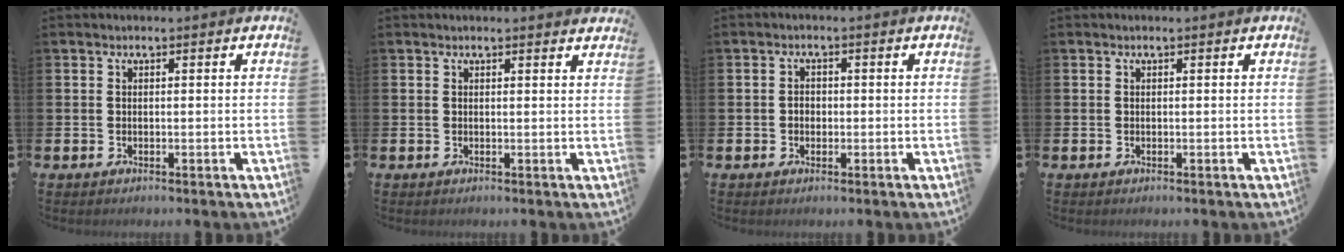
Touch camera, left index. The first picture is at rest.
{"total": 0.7, "force": [0.7, 0.0, 0.1], "torque": [0.009, -0.005, 0.011]}
{"total": 1.5, "force": [-0.3, 1.3, 0.7], "torque": [-0.004, 0.005, -0.010]}
{"total": 0.0}